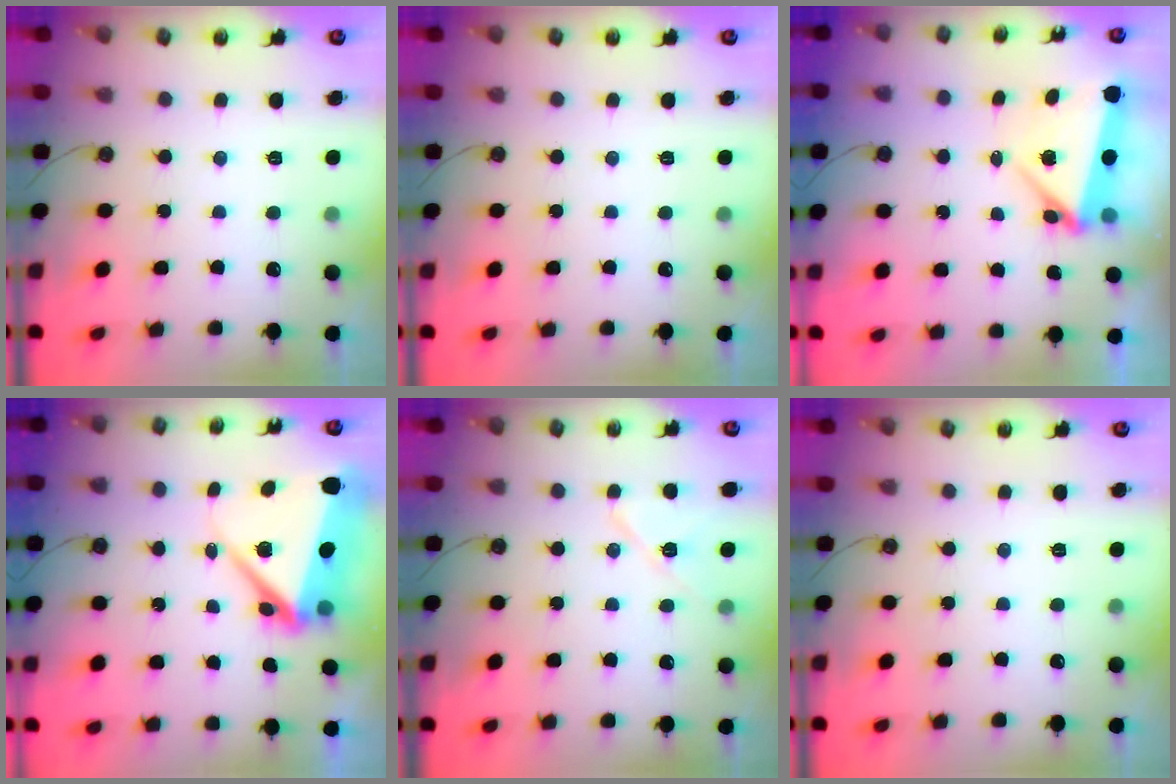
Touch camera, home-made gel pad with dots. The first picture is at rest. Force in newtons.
{"total": 0.0}
{"total": 5.8, "press": 5.6, "slide": 1.6}
{"total": 10.6, "press": 10.5, "slide": 1.7}
{"total": 8.9, "press": 8.9, "slide": 1.1}
{"total": 0.0}